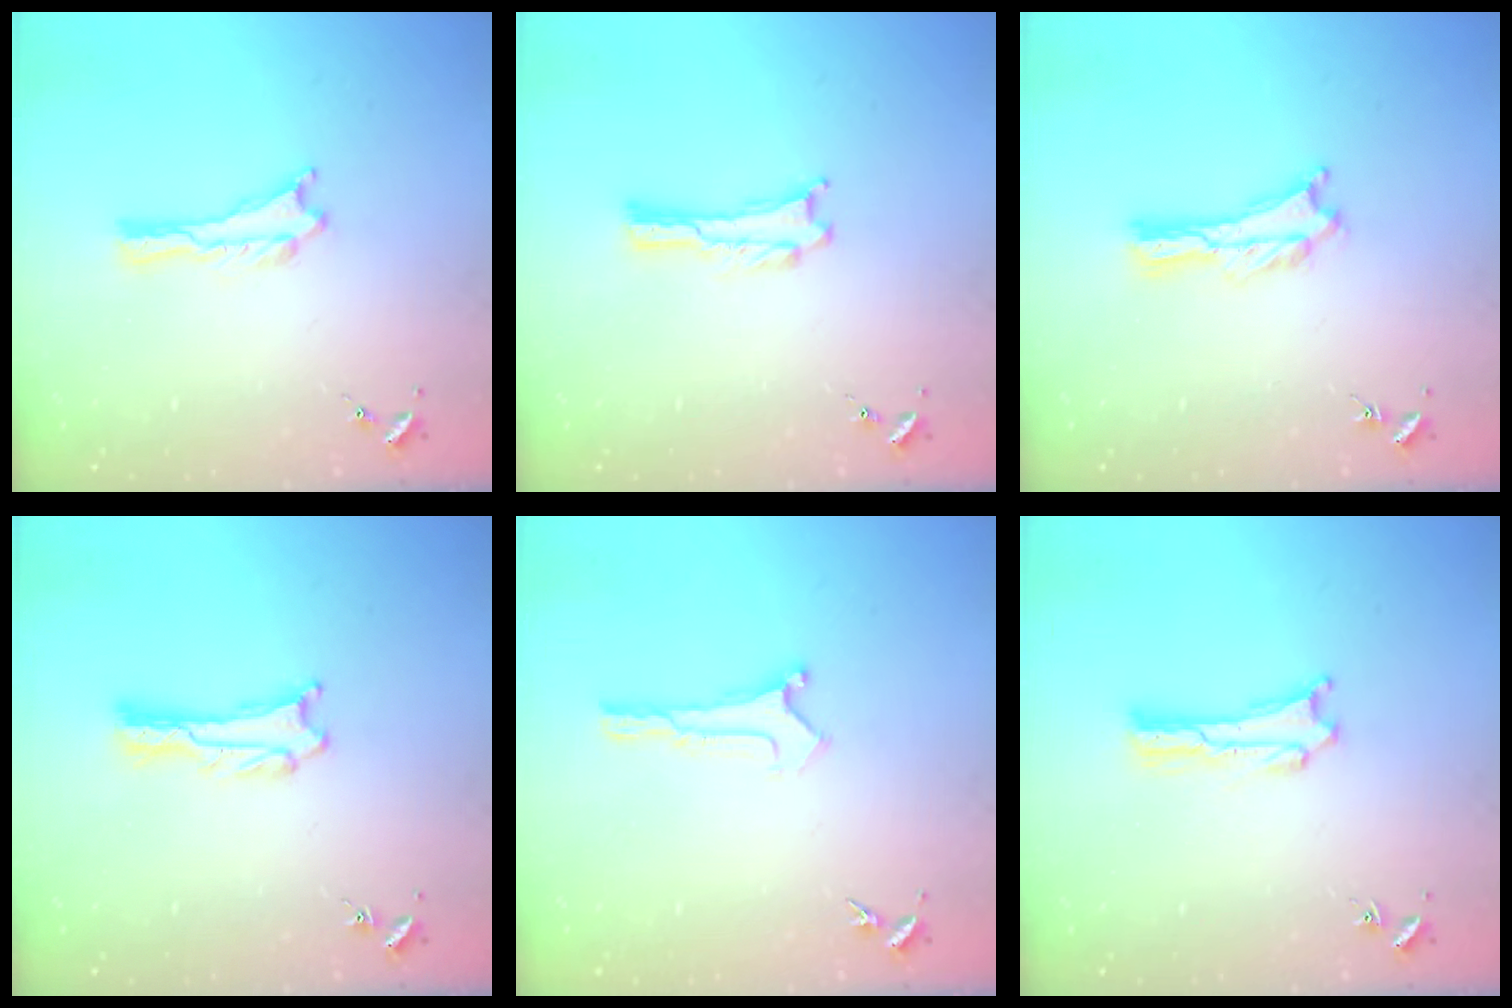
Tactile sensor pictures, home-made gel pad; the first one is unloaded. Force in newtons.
{"total": 0.0}
{"total": 0.9, "press": 0.9, "slide": 0.2}
{"total": 0.9, "press": 0.8, "slide": 0.1}
{"total": 0.0}
{"total": 0.0}